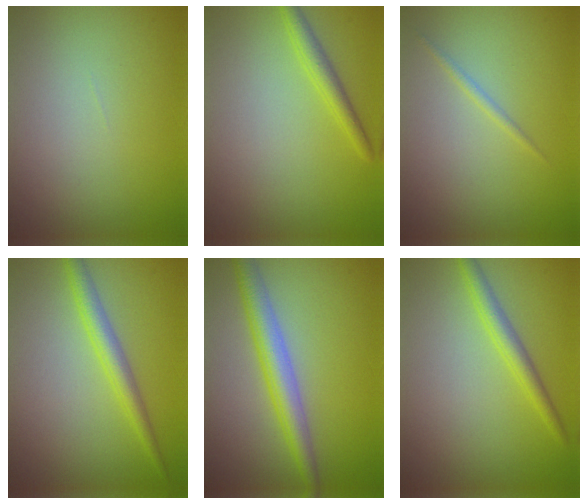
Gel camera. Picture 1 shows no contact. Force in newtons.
{"total": 1.9, "press": 1.9, "slide": 0.2}
{"total": 0.7, "press": 0.7, "slide": 0.1}
{"total": 2.7, "press": 2.7, "slide": 0.2}
{"total": 4.3, "press": 4.3, "slide": 0.3}
{"total": 2.3, "press": 2.3, "slide": 0.1}